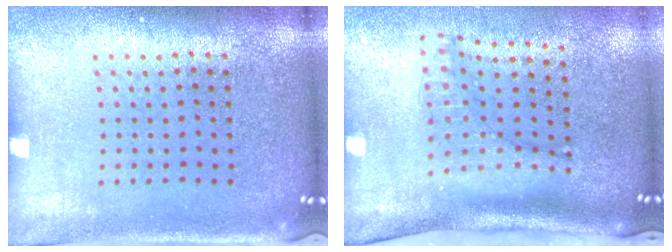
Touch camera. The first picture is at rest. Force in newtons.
{"total": 1.6, "press": 1.3, "slide": 0.9}